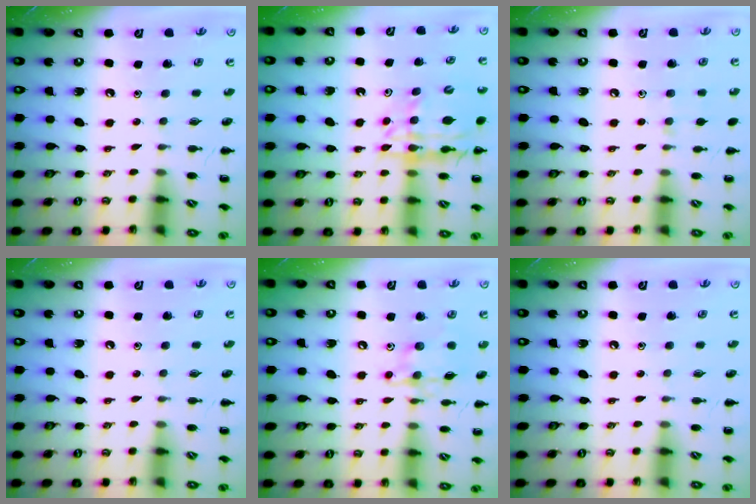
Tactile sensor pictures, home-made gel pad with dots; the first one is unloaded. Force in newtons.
{"total": 15.8, "press": 15.4, "slide": 3.8}
{"total": 5.2, "press": 4.9, "slide": 1.9}
{"total": 0.0}
{"total": 11.6, "press": 11.6, "slide": 0.5}
{"total": 0.0}